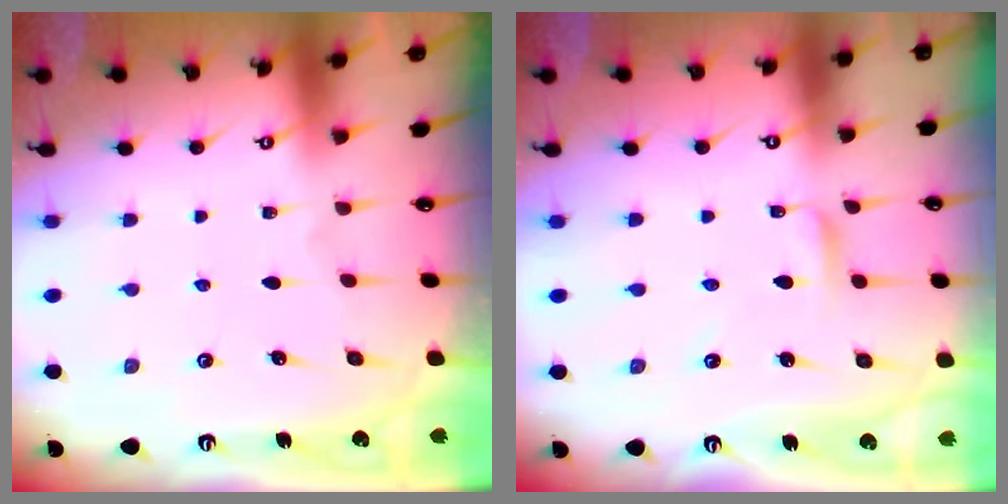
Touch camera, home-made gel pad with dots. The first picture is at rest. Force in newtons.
{"total": 2.1, "press": 2.1, "slide": 0.2}